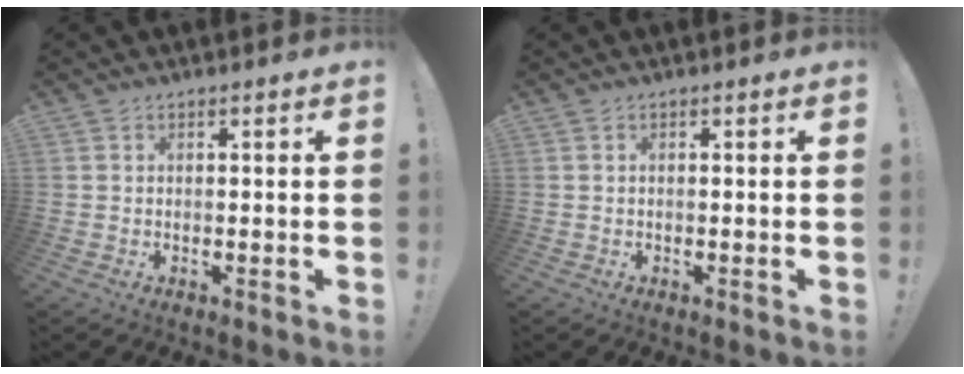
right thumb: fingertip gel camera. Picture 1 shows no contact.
{"total": 0.0}